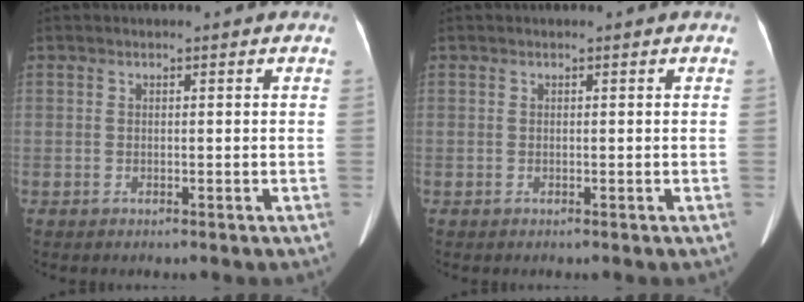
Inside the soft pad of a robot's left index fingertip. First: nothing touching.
{"total": 0.0}